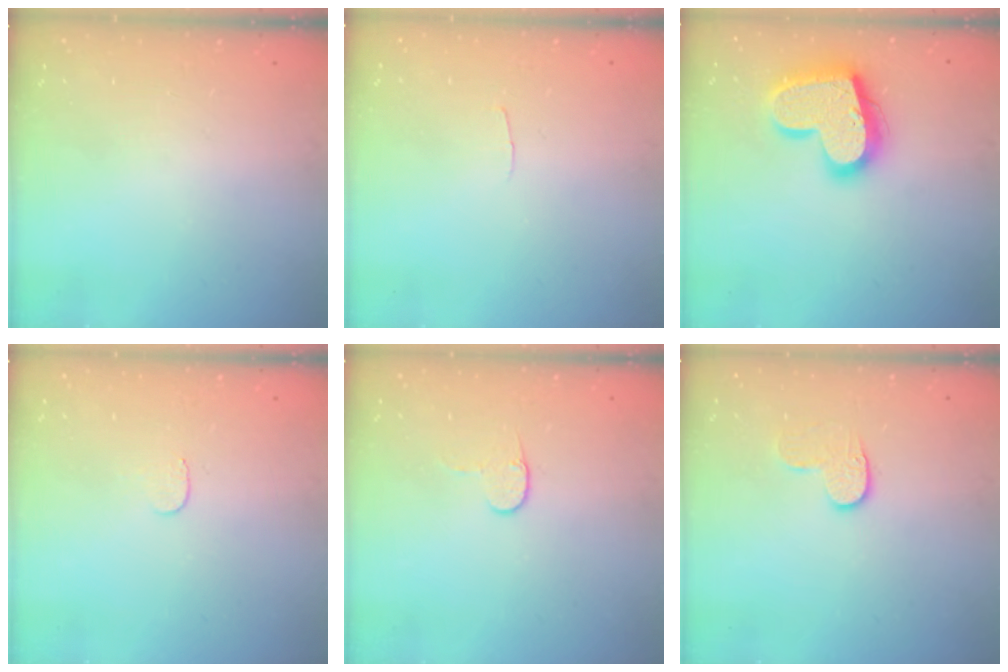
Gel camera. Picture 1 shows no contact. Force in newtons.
{"total": 2.0, "press": 2.0, "slide": 0.2}
{"total": 19.0, "press": 18.9, "slide": 1.6}
{"total": 3.4, "press": 3.4, "slide": 0.2}
{"total": 4.3, "press": 4.3, "slide": 0.4}
{"total": 7.0, "press": 6.9, "slide": 0.6}